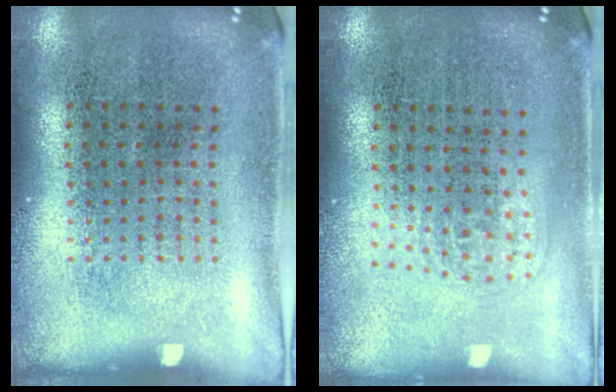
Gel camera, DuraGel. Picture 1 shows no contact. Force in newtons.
{"total": 1.0, "press": 0.7, "slide": 0.7}